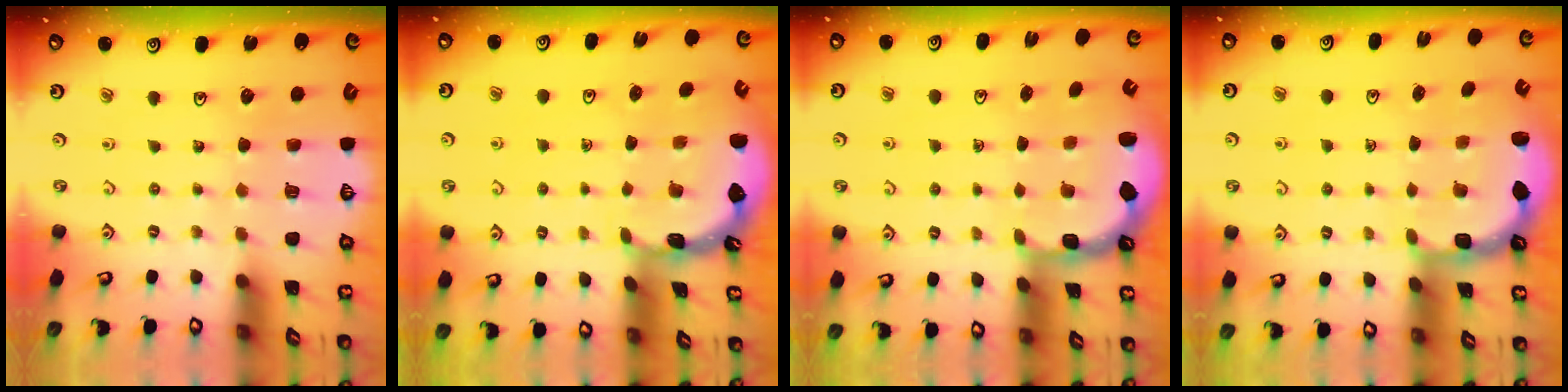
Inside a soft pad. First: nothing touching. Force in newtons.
{"total": 1.8, "press": 1.8, "slide": 0.1}
{"total": 2.4, "press": 2.1, "slide": 1.2}
{"total": 2.5, "press": 2.2, "slide": 1.2}